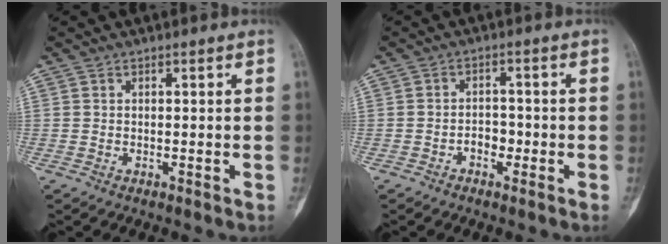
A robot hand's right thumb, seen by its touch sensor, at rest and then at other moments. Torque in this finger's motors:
{"motor_torque": [-0.10, 0.17, 0.28, -0.22, -0.05]}